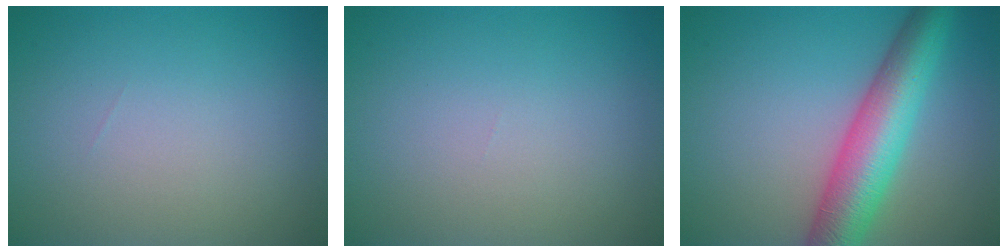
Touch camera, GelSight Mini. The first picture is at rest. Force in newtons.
{"total": 0.0}
{"total": 7.9, "press": 7.9, "slide": 0.2}